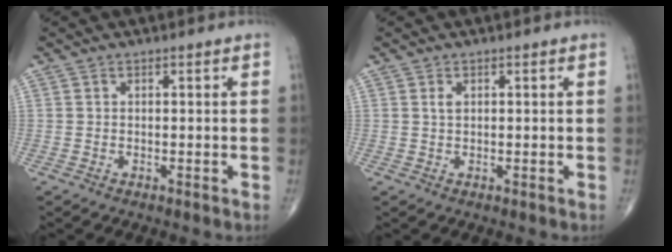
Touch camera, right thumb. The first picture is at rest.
{"total": 1.0, "force": [0.4, 0.6, 0.7], "torque": [-0.014, 0.002, 0.009]}